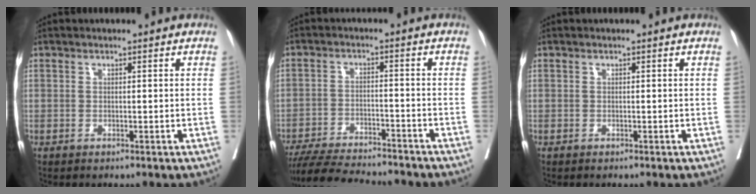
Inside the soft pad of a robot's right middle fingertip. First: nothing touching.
{"total": 15.3, "force": [-13.9, 1.7, 6.1], "torque": [-0.100, -0.020, -0.208]}
{"total": 0.0}